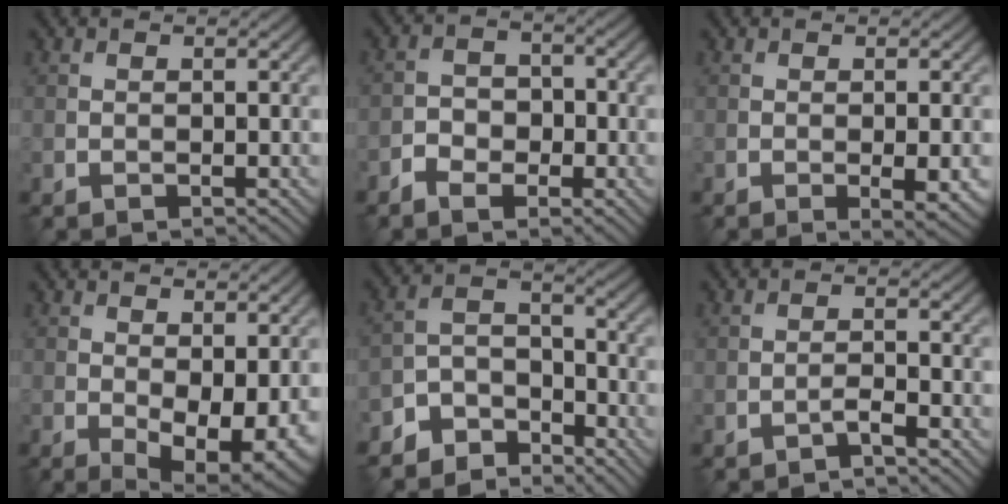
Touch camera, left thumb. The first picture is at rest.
{"total": 4.1, "force": [-2.3, 2.6, 2.1], "torque": [-0.036, 0.002, -0.049]}
{"total": 3.2, "force": [-0.9, 0.8, 3.0], "torque": [-0.051, -0.006, -0.009]}
{"total": 7.5, "force": [-1.5, 3.8, 6.2], "torque": [-0.107, -0.027, -0.007]}
{"total": 6.6, "force": [-5.5, 3.2, 1.7], "torque": [-0.031, 0.000, -0.120]}
{"total": 1.6, "force": [-1.2, 0.1, 1.0], "torque": [-0.017, 0.007, -0.027]}